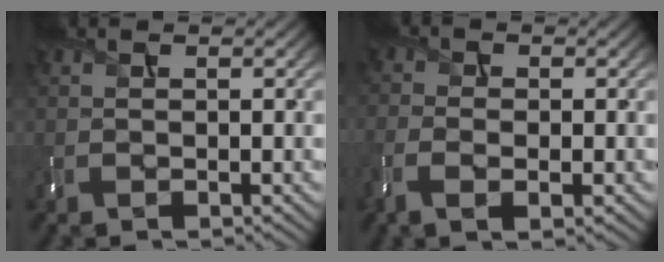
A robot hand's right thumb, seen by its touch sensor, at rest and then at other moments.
{"total": 4.7, "force": [-2.1, 2.4, 3.4], "torque": [-0.080, -0.013, -0.042]}